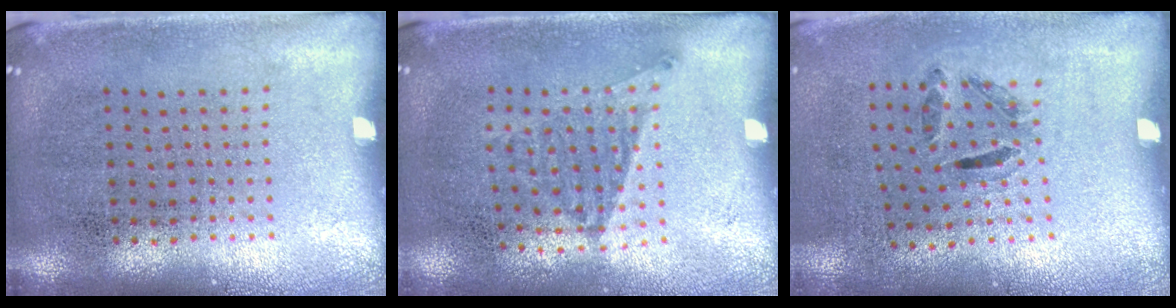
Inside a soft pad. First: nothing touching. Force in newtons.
{"total": 1.2, "press": 0.9, "slide": 0.7}
{"total": 1.3, "press": 0.7, "slide": 1.1}